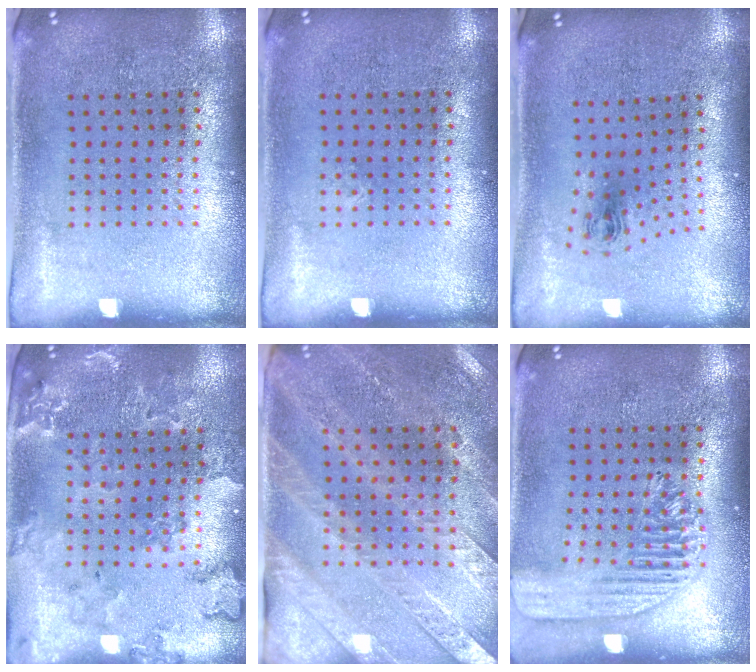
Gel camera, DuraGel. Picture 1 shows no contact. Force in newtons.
{"total": 0.0}
{"total": 0.8, "press": 0.4, "slide": 0.8}
{"total": 0.9, "press": 0.9, "slide": 0.2}
{"total": 2.9, "press": 2.7, "slide": 1.3}
{"total": 1.7, "press": 1.6, "slide": 0.6}